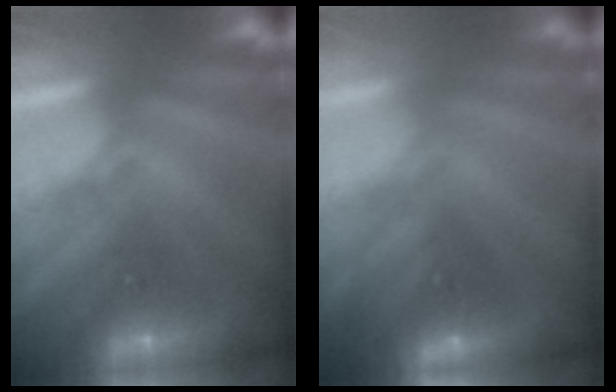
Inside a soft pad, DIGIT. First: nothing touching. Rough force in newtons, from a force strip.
{"total": 2.8}